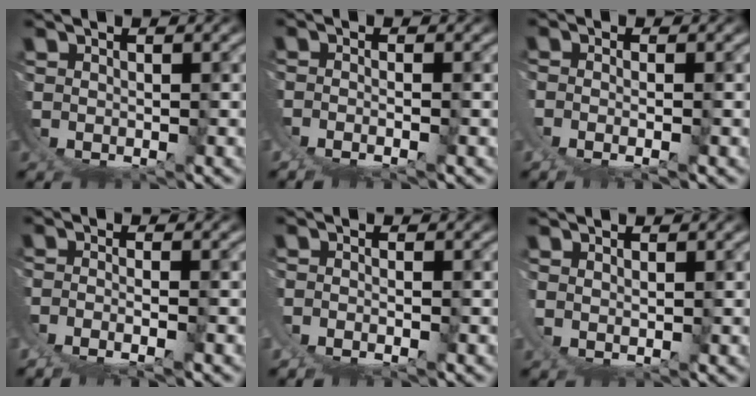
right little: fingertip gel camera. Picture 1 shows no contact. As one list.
[{"total": 2.5, "force": [-1.0, 0.8, 2.1], "torque": [-0.045, -0.011, -0.009]}, {"total": 2.1, "force": [0.0, -0.1, 2.1], "torque": [-0.048, -0.012, 0.010]}, {"total": 3.2, "force": [-0.8, 1.3, 2.8], "torque": [-0.061, -0.017, -0.003]}, {"total": 1.8, "force": [-0.8, 0.9, 1.4], "torque": [-0.030, -0.007, -0.009]}, {"total": 1.8, "force": [1.6, -0.5, 0.7], "torque": [-0.018, 0.000, 0.028]}]